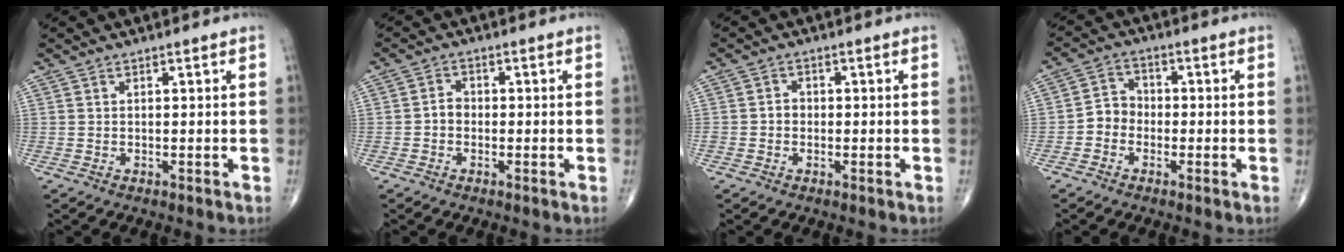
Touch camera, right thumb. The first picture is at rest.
{"total": 2.4, "force": [-0.7, 2.0, 1.3], "torque": [-0.011, 0.009, -0.019]}
{"total": 1.9, "force": [-0.5, 1.7, 0.9], "torque": [-0.002, 0.007, -0.012]}
{"total": 4.7, "force": [-1.6, 4.0, 1.8], "torque": [-0.012, 0.020, -0.044]}